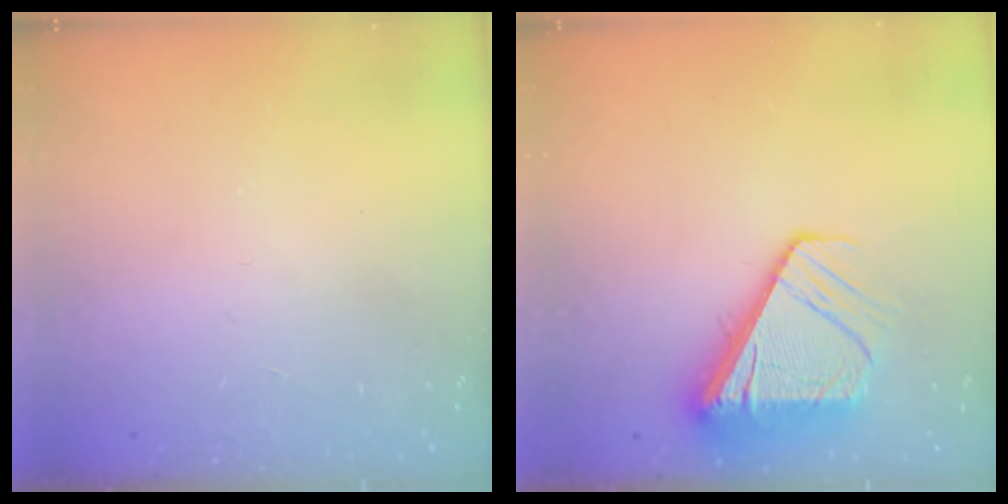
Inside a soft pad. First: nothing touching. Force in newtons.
{"total": 10.6, "press": 10.5, "slide": 1.3}